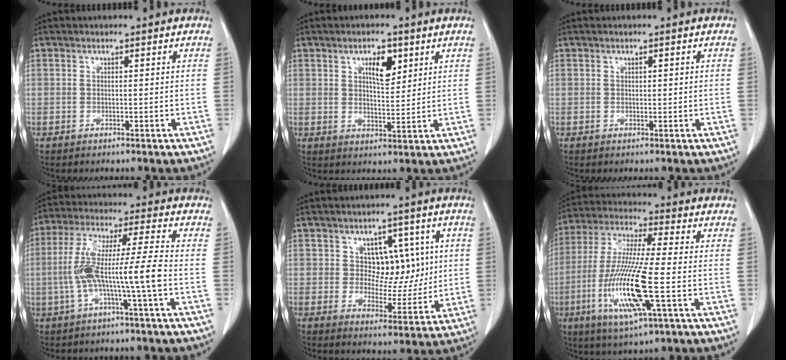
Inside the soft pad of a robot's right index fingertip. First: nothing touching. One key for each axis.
{"total": 5.1, "fx": 2.5, "fy": 2.0, "fz": 4.1, "tx": -0.069, "ty": 0.000, "tz": 0.043}
{"total": 0.6, "fx": 0.1, "fy": 0.2, "fz": 0.6, "tx": -0.008, "ty": 0.001, "tz": 0.004}
{"total": 10.2, "fx": -2.3, "fy": -0.5, "fz": 9.9, "tx": -0.204, "ty": 0.020, "tz": -0.043}
{"total": 7.4, "fx": 1.7, "fy": 5.1, "fz": 5.1, "tx": -0.058, "ty": 0.014, "tz": 0.034}
{"total": 15.4, "fx": -4.0, "fy": 1.1, "fz": 14.8, "tx": -0.308, "ty": -0.018, "tz": -0.075}